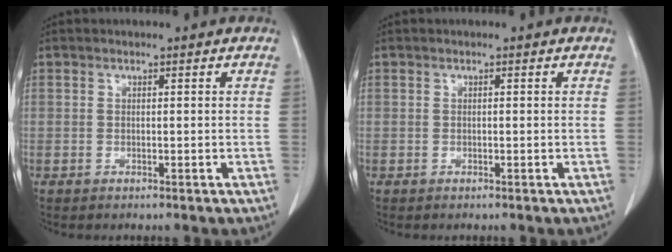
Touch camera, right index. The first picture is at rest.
{"total": 0.0}